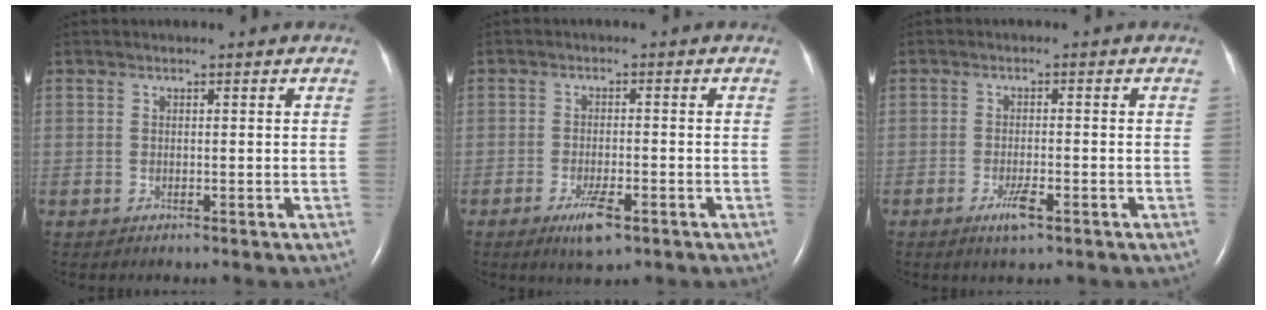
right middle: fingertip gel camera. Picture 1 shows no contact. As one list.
[{"total": 4.7, "force": [-2.7, 1.0, 3.7], "torque": [-0.072, -0.006, -0.042]}, {"total": 3.1, "force": [-1.8, 0.5, 2.5], "torque": [-0.050, -0.004, -0.031]}]